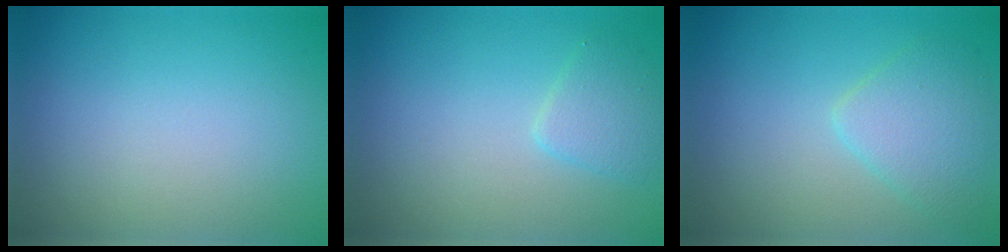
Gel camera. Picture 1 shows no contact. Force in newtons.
{"total": 2.0, "press": 2.0, "slide": 0.1}
{"total": 3.4, "press": 3.3, "slide": 0.1}